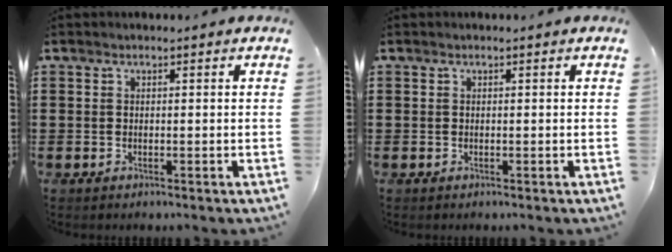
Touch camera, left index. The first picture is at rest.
{"total": 0.0}